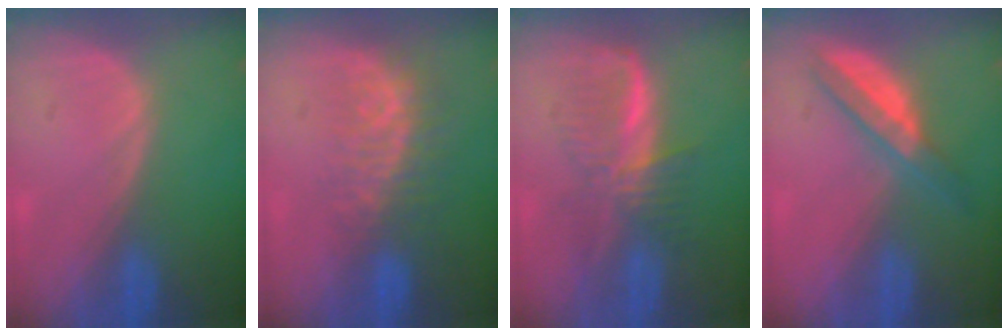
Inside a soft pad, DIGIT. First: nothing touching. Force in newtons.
{"total": 8.1, "press": 7.0, "slide": 4.2}
{"total": 6.1, "press": 6.1, "slide": 0.2}
{"total": 4.8, "press": 4.7, "slide": 1.0}